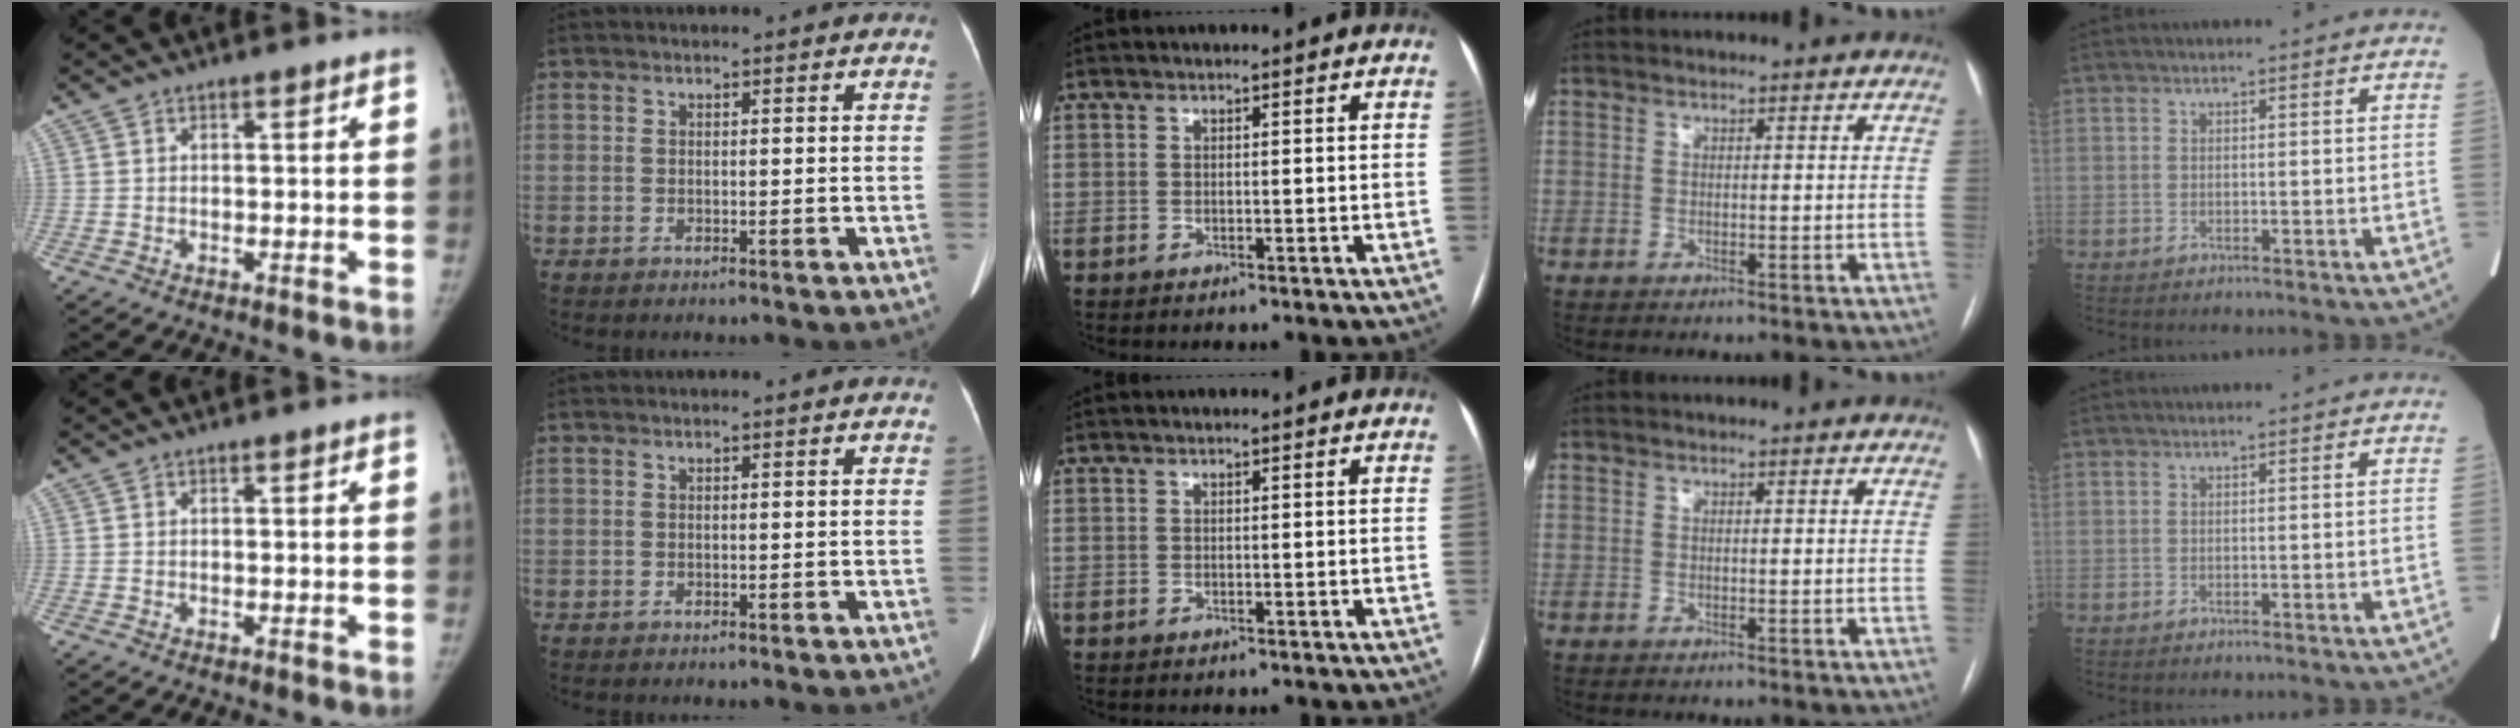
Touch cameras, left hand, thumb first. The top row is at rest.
{}